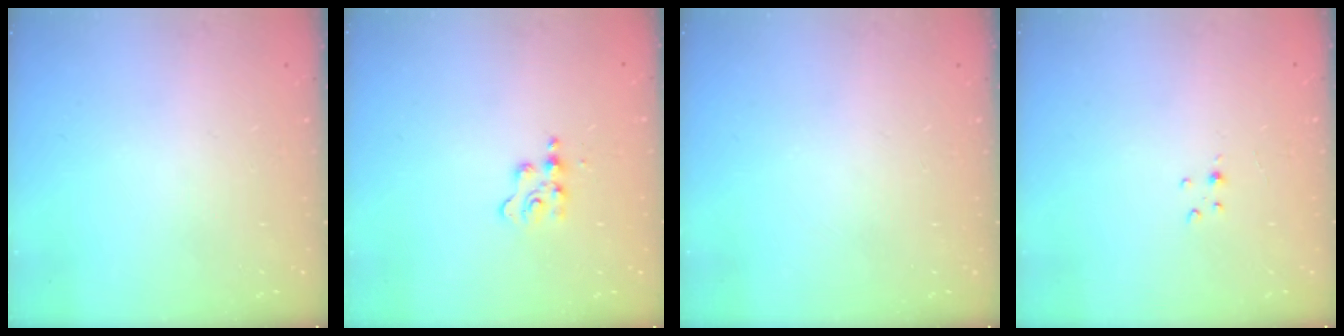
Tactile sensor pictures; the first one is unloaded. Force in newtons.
{"total": 4.5, "press": 4.4, "slide": 0.7}
{"total": 0.0}
{"total": 2.5, "press": 2.5, "slide": 0.3}